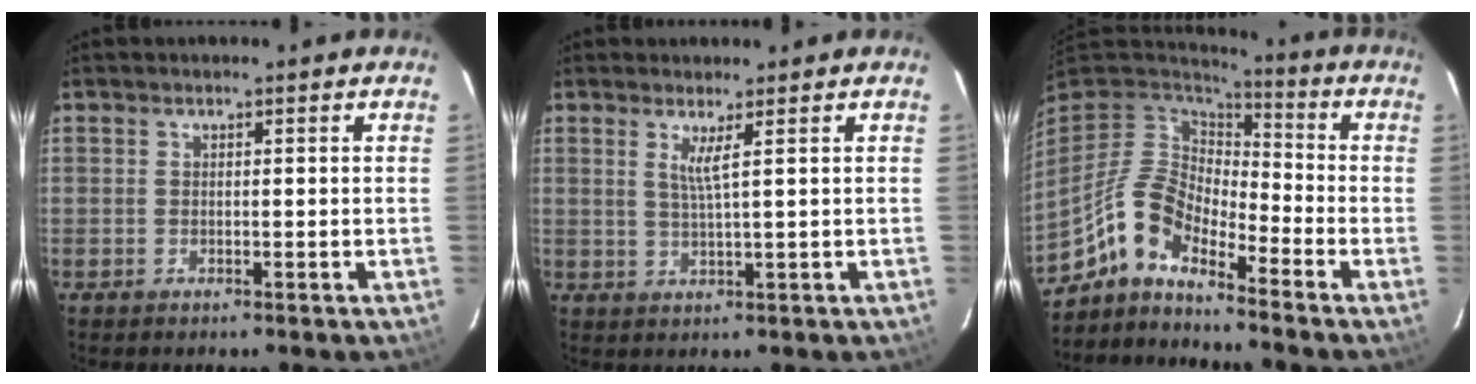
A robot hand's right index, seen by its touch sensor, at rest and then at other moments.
{"total": 2.5, "force": [1.3, -0.6, 2.1], "torque": [-0.041, -0.009, 0.022]}
{"total": 9.9, "force": [-7.5, 3.6, 5.4], "torque": [-0.105, 0.011, -0.159]}